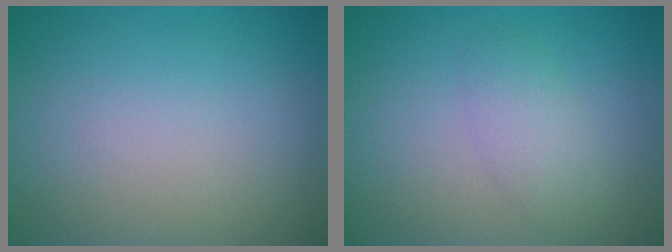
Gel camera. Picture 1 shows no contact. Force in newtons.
{"total": 2.2, "press": 2.2, "slide": 0.1}